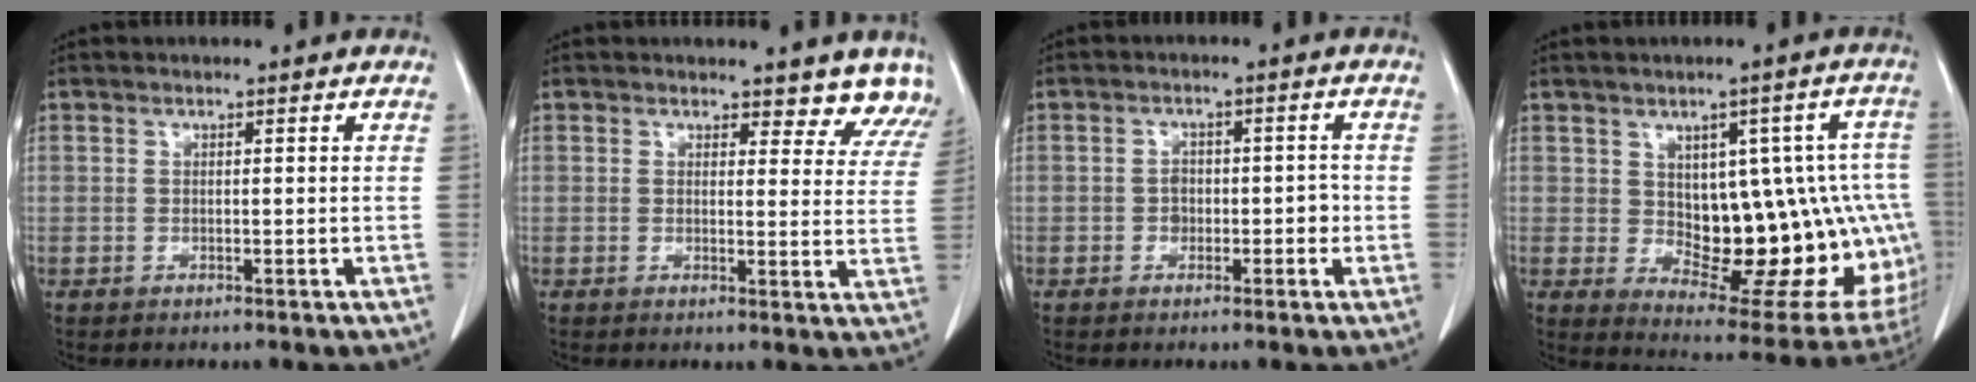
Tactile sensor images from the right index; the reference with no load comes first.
{"total": 7.4, "force": [6.7, 2.9, 0.9], "torque": [0.033, -0.024, 0.044]}
{"total": 3.0, "force": [-0.7, 2.1, 1.9], "torque": [-0.020, 0.014, -0.008]}
{"total": 19.7, "force": [-0.7, 8.0, 18.0], "torque": [-0.155, 0.026, 0.020]}